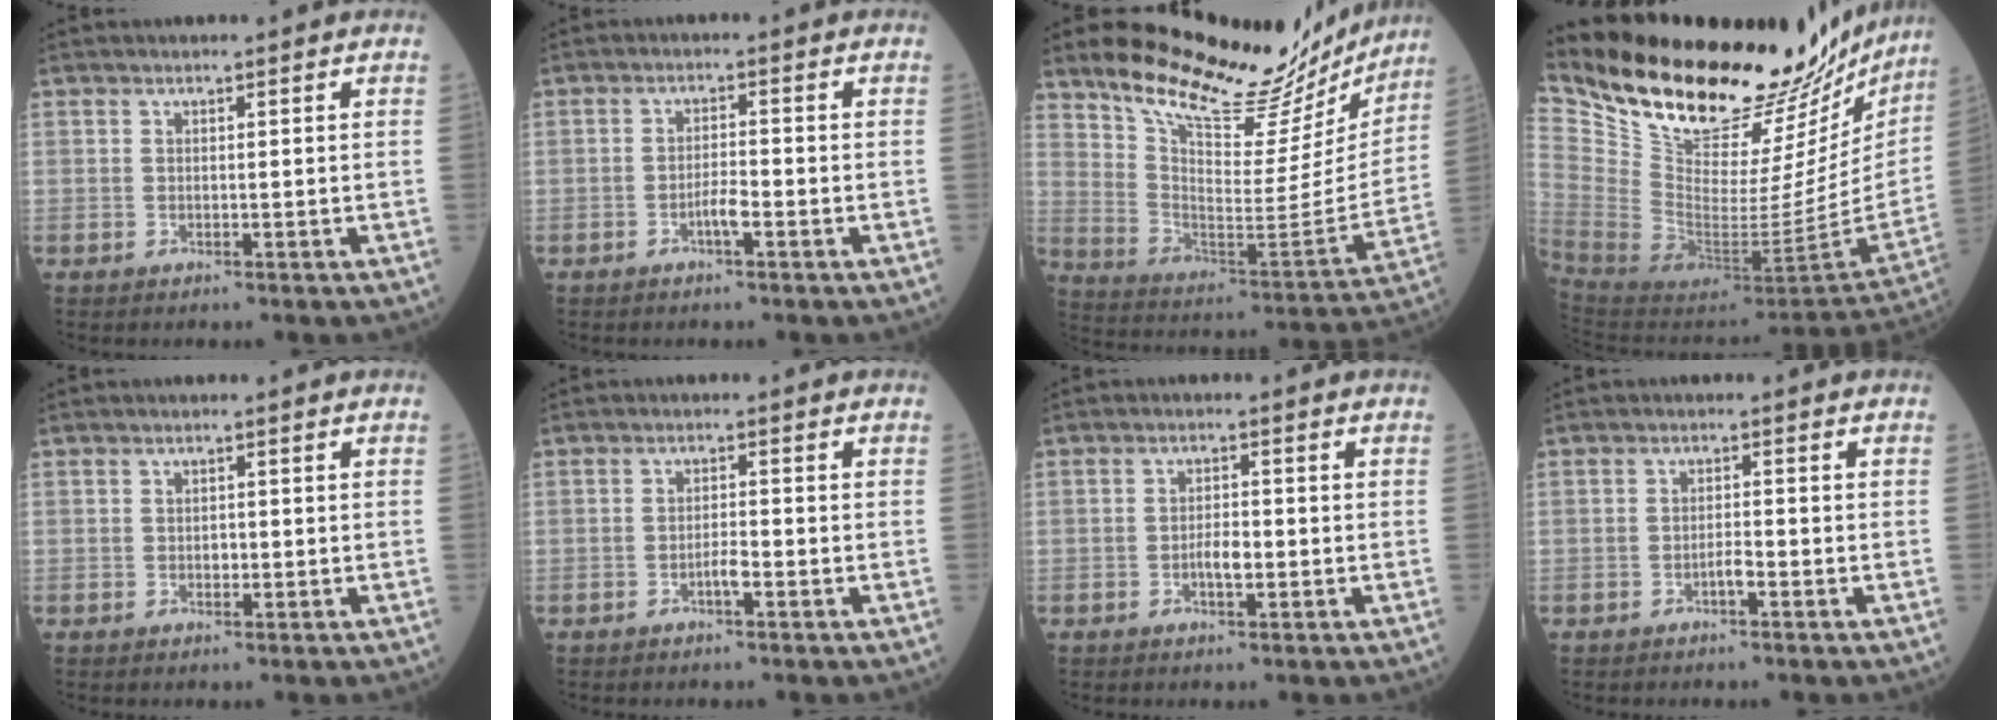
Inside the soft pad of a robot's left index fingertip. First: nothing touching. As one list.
[{"total": 2.5, "force": [-1.5, 0.4, 2.0], "torque": [-0.035, 0.000, -0.030]}, {"total": 23.7, "force": [21.3, 6.0, 8.5], "torque": [-0.133, -0.054, 0.303]}, {"total": 34.1, "force": [29.8, 8.4, 14.1], "torque": [-0.242, -0.104, 0.422]}, {"total": 1.0, "force": [-0.4, 0.7, 0.7], "torque": [-0.010, 0.001, -0.009]}, {"total": 1.9, "force": [-1.2, 0.3, 1.5], "torque": [-0.023, 0.001, -0.024]}, {"total": 2.6, "force": [-1.0, 1.0, 2.2], "torque": [-0.039, 0.002, -0.018]}, {"total": 1.6, "force": [-1.1, 0.2, 1.1], "torque": [-0.016, 0.001, -0.021]}]